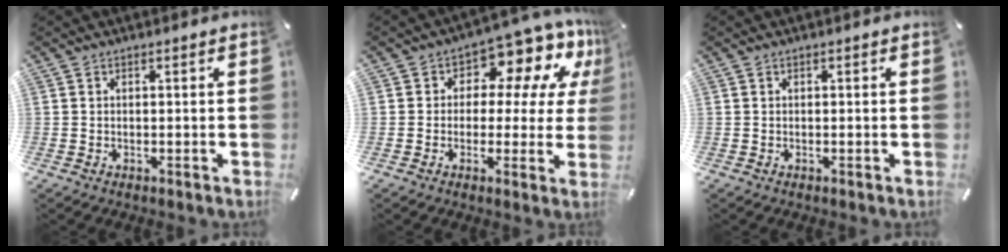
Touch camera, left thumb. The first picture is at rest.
{"total": 9.6, "force": [5.6, 5.8, 5.3], "torque": [-0.079, -0.049, 0.100]}
{"total": 0.0}